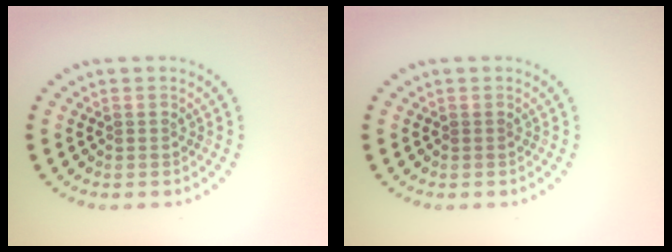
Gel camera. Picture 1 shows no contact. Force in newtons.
{"total": 0.0}